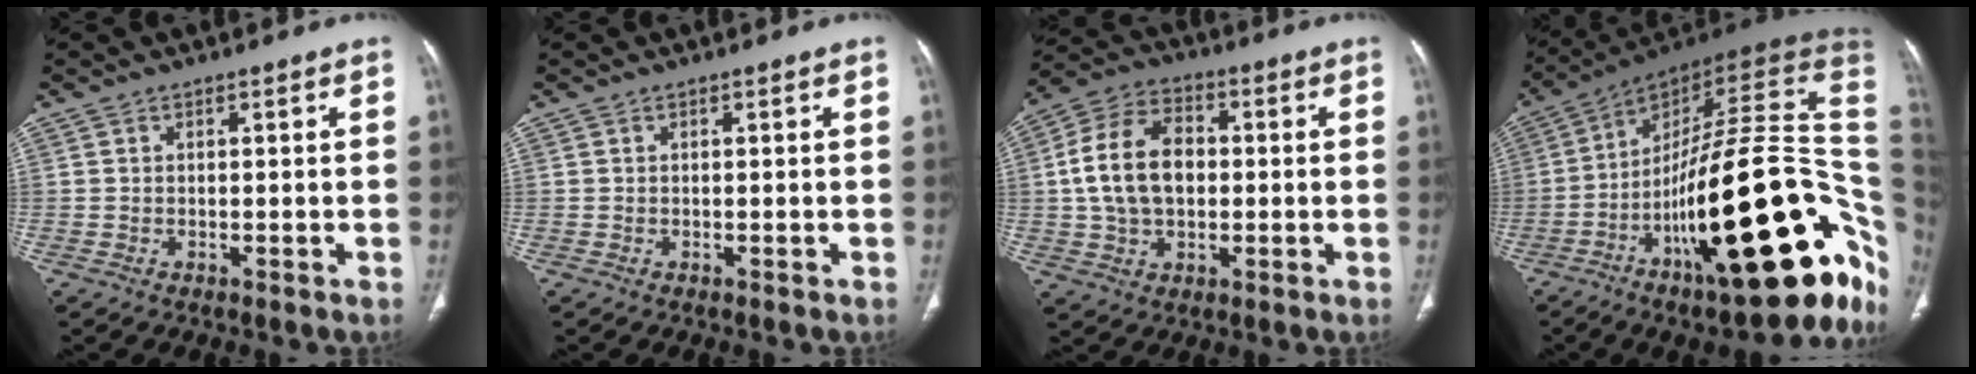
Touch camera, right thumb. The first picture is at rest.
{"total": 0.0}
{"total": 13.8, "force": [0.6, 9.4, 10.1], "torque": [-0.179, 0.022, 0.007]}
{"total": 39.0, "force": [-9.1, 12.3, 35.9], "torque": [-0.440, 0.065, -0.135]}